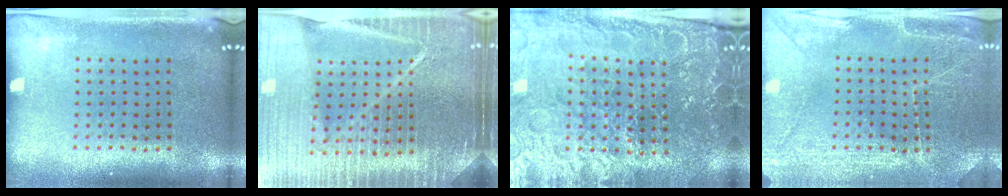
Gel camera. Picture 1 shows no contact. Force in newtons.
{"total": 6.4, "press": 5.6, "slide": 3.2}
{"total": 4.2, "press": 4.1, "slide": 0.9}
{"total": 2.9, "press": 2.9, "slide": 0.2}